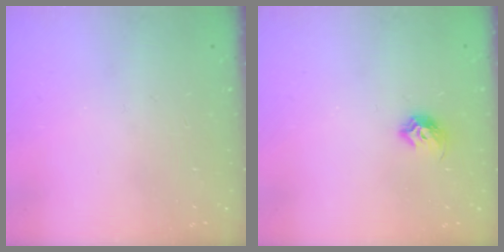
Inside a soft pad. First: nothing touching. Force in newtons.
{"total": 7.7, "press": 7.7, "slide": 1.0}